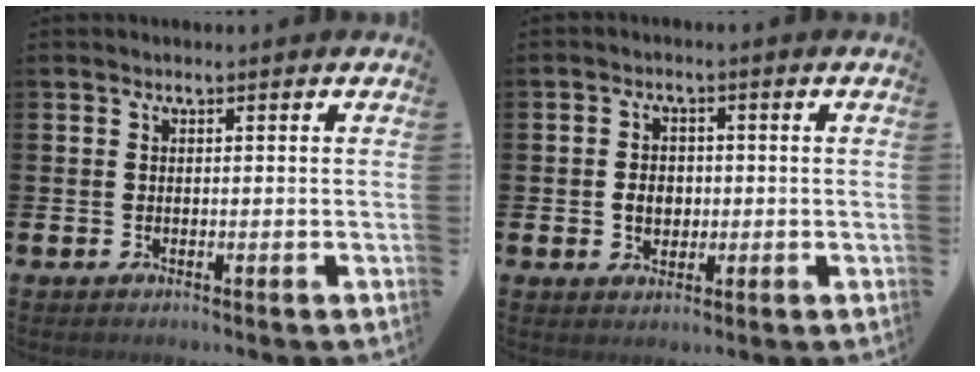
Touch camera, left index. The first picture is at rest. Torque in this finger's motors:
{"motor_torque": [0.52, -0.11, 0.09, 0.05]}